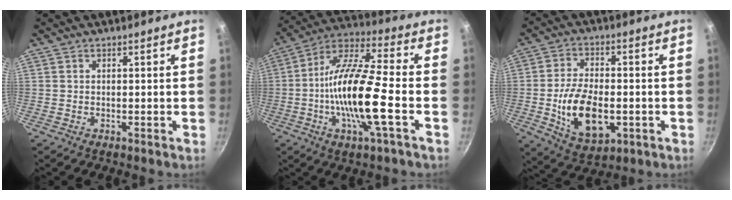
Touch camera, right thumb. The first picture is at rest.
{"total": 17.6, "force": [-3.8, 3.7, 16.7], "torque": [-0.314, 0.028, -0.091]}
{"total": 14.0, "force": [-2.6, 7.9, 11.2], "torque": [-0.190, 0.006, -0.037]}